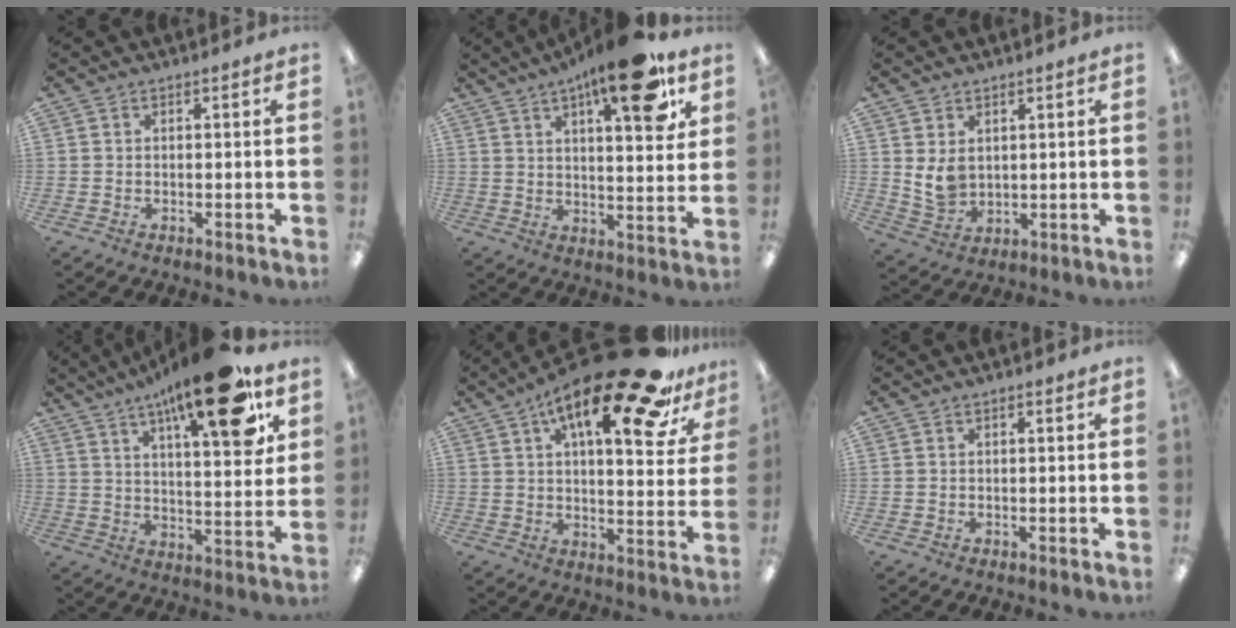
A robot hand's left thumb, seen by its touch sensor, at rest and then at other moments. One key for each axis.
{"total": 16.7, "fx": 9.9, "fy": 5.5, "fz": 12.4, "tx": -0.166, "ty": -0.049, "tz": 0.150}
{"total": 6.0, "fx": 2.4, "fy": 4.4, "fz": 3.3, "tx": -0.066, "ty": -0.013, "tz": 0.044}
{"total": 20.6, "fx": 12.7, "fy": 6.0, "fz": 15.0, "tx": -0.219, "ty": -0.066, "tz": 0.195}
{"total": 23.7, "fx": 15.0, "fy": 7.1, "fz": 16.9, "tx": -0.260, "ty": -0.083, "tz": 0.239}
{"total": 0.7, "fx": 0.4, "fy": 0.1, "fz": 0.6, "tx": -0.012, "ty": 0.001, "tz": 0.006}